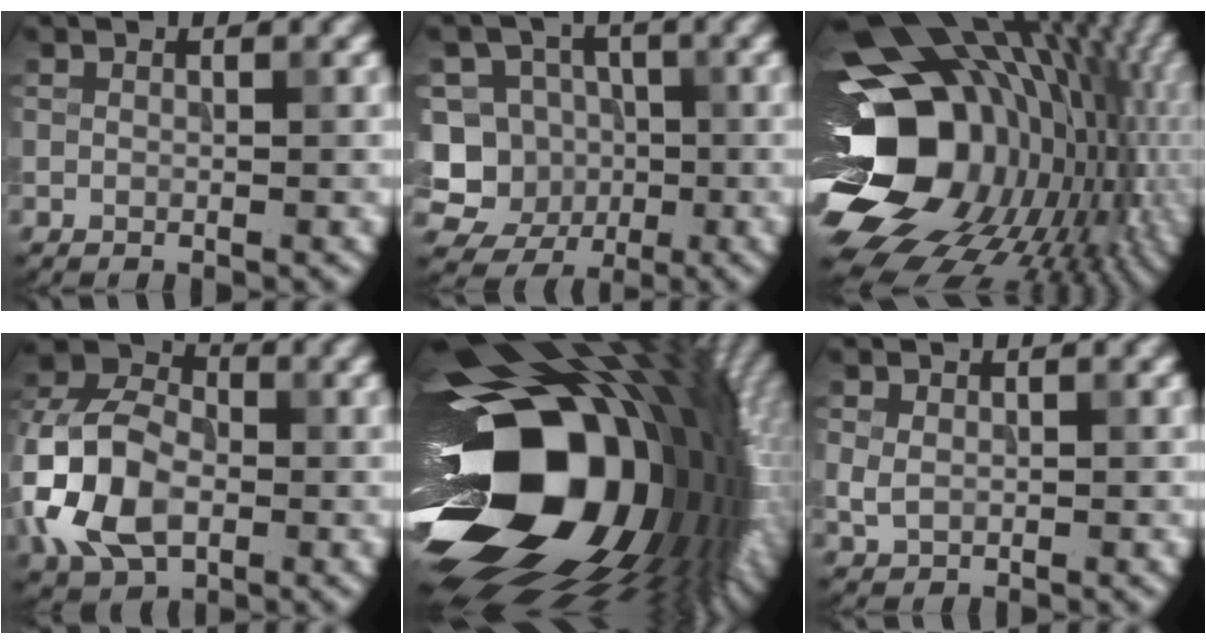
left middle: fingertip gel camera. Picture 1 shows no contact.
{"total": 9.8, "force": [-2.1, 9.0, 3.2], "torque": [-0.051, 0.024, -0.059]}
{"total": 19.3, "force": [-0.9, 13.8, 13.4], "torque": [-0.255, -0.013, -0.006]}
{"total": 10.7, "force": [-2.4, 7.3, 7.5], "torque": [-0.171, 0.003, -0.065]}
{"total": 20.6, "force": [-1.7, 12.6, 16.2], "torque": [-0.297, -0.037, -0.042]}
{"total": 1.9, "force": [0.1, 1.5, 1.2], "torque": [-0.027, 0.000, 0.004]}